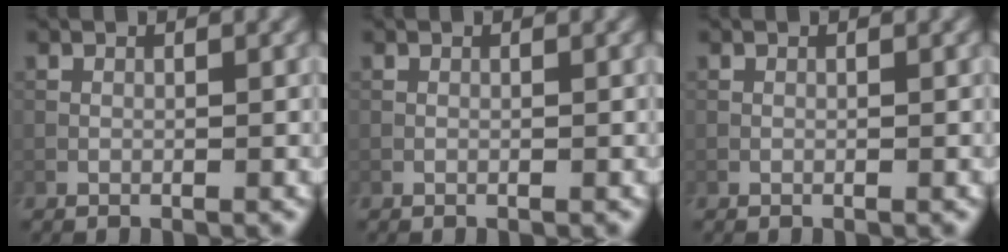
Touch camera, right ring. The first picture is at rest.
{"total": 0.0}
{"total": 0.0}